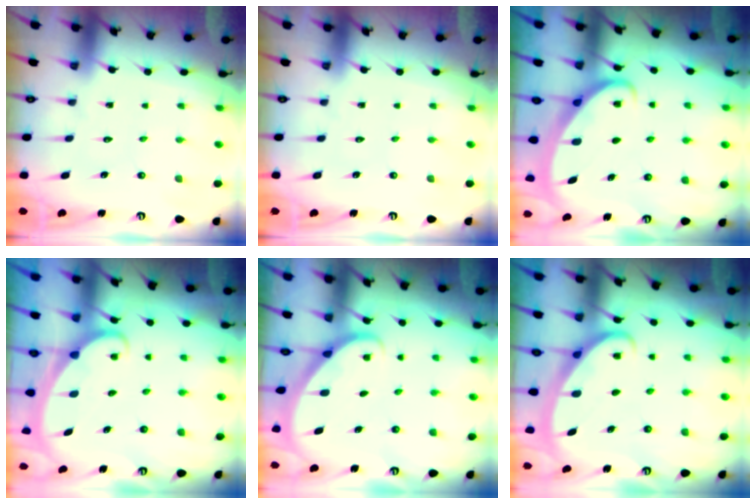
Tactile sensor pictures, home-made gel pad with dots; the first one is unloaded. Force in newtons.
{"total": 0.0}
{"total": 2.5, "press": 2.4, "slide": 0.3}
{"total": 1.9, "press": 1.9, "slide": 0.1}
{"total": 1.9, "press": 1.9, "slide": 0.1}
{"total": 2.8, "press": 2.8, "slide": 0.4}